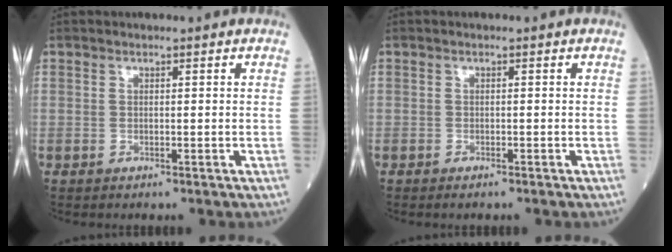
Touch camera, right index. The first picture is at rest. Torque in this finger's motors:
{"motor_torque": [0.01, 0.00, -0.02, 0.00]}